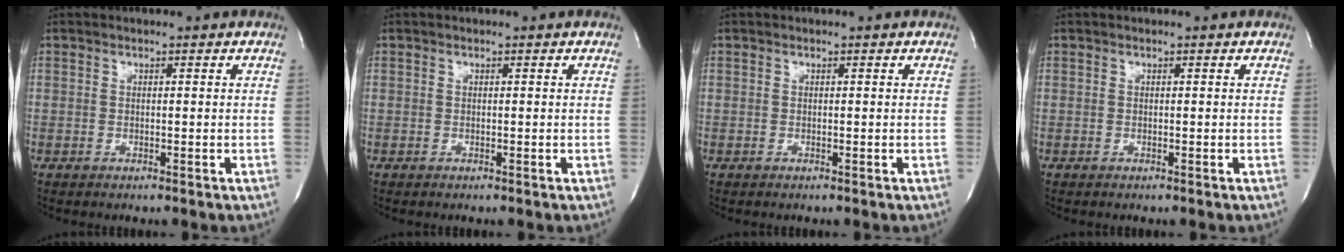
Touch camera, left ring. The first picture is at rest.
{"total": 0.0}
{"total": 0.0}
{"total": 0.0}